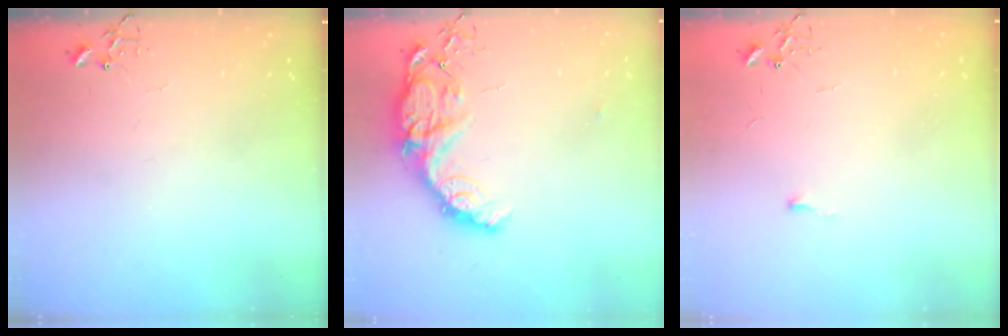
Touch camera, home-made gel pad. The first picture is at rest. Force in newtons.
{"total": 17.2, "press": 17.1, "slide": 1.2}
{"total": 3.0, "press": 2.9, "slide": 0.4}